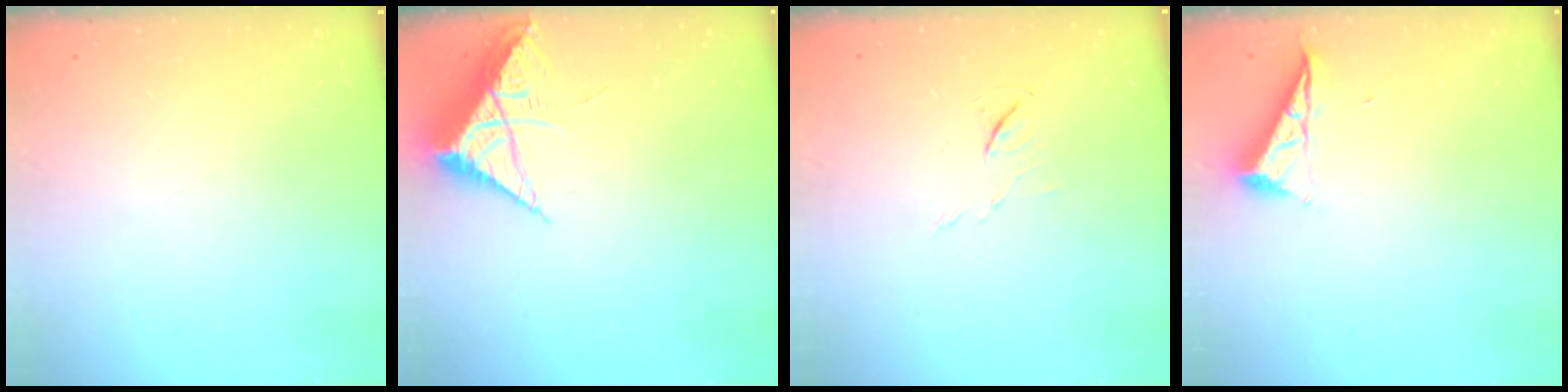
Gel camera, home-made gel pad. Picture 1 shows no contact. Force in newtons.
{"total": 8.3, "press": 8.3, "slide": 0.3}
{"total": 5.3, "press": 5.3, "slide": 0.5}
{"total": 7.1, "press": 7.1, "slide": 0.5}